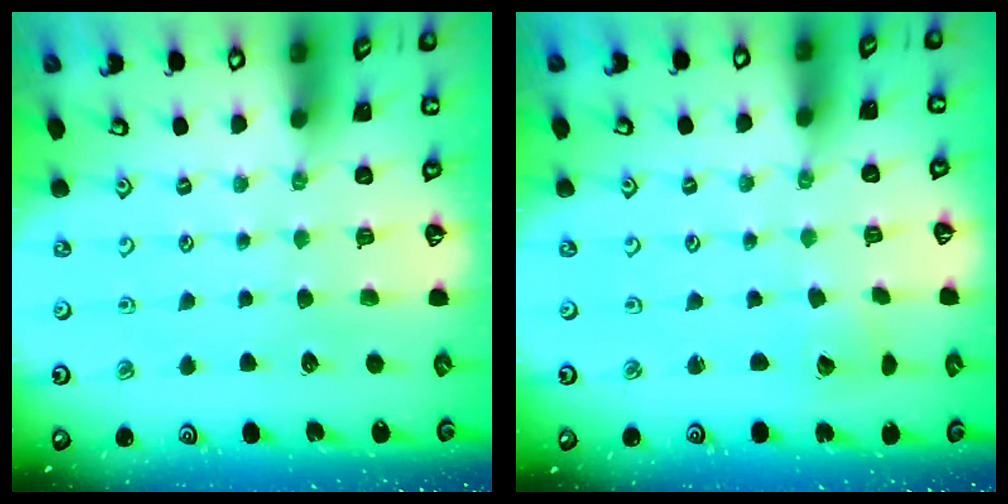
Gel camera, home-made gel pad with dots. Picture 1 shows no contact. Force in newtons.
{"total": 2.3, "press": 2.3, "slide": 0.2}